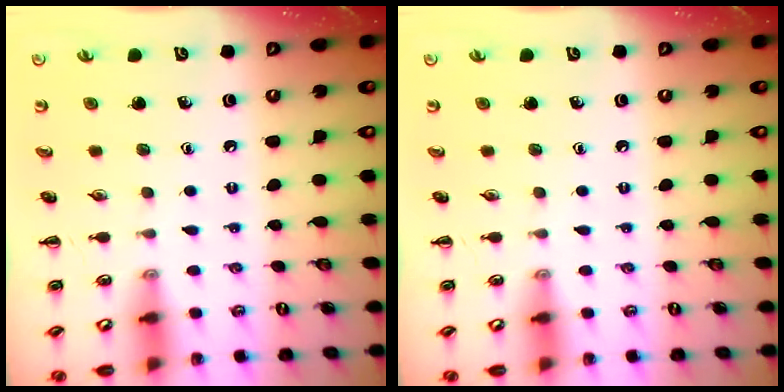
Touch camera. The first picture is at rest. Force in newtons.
{"total": 0.0}